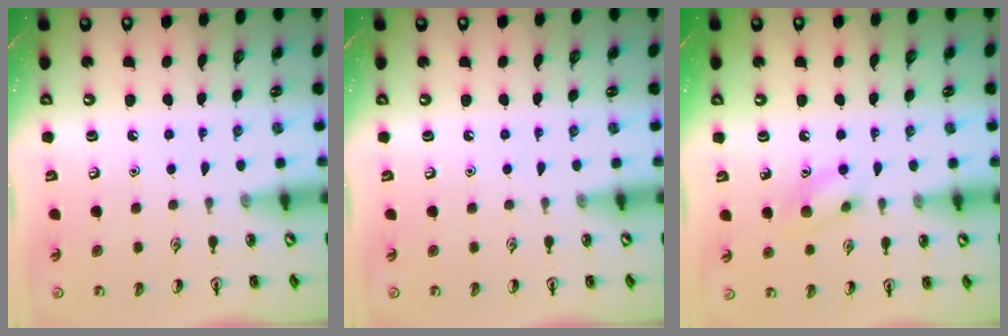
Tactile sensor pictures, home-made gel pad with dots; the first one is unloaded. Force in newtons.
{"total": 0.0}
{"total": 8.6, "press": 8.5, "slide": 1.0}